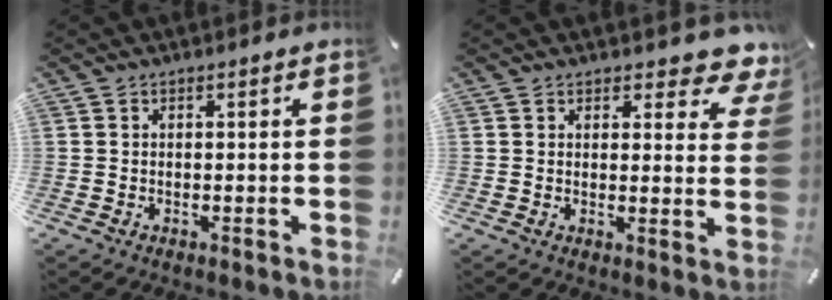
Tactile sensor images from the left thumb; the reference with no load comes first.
{"total": 5.8, "force": [4.6, 2.8, 2.2], "torque": [-0.008, -0.037, 0.076]}